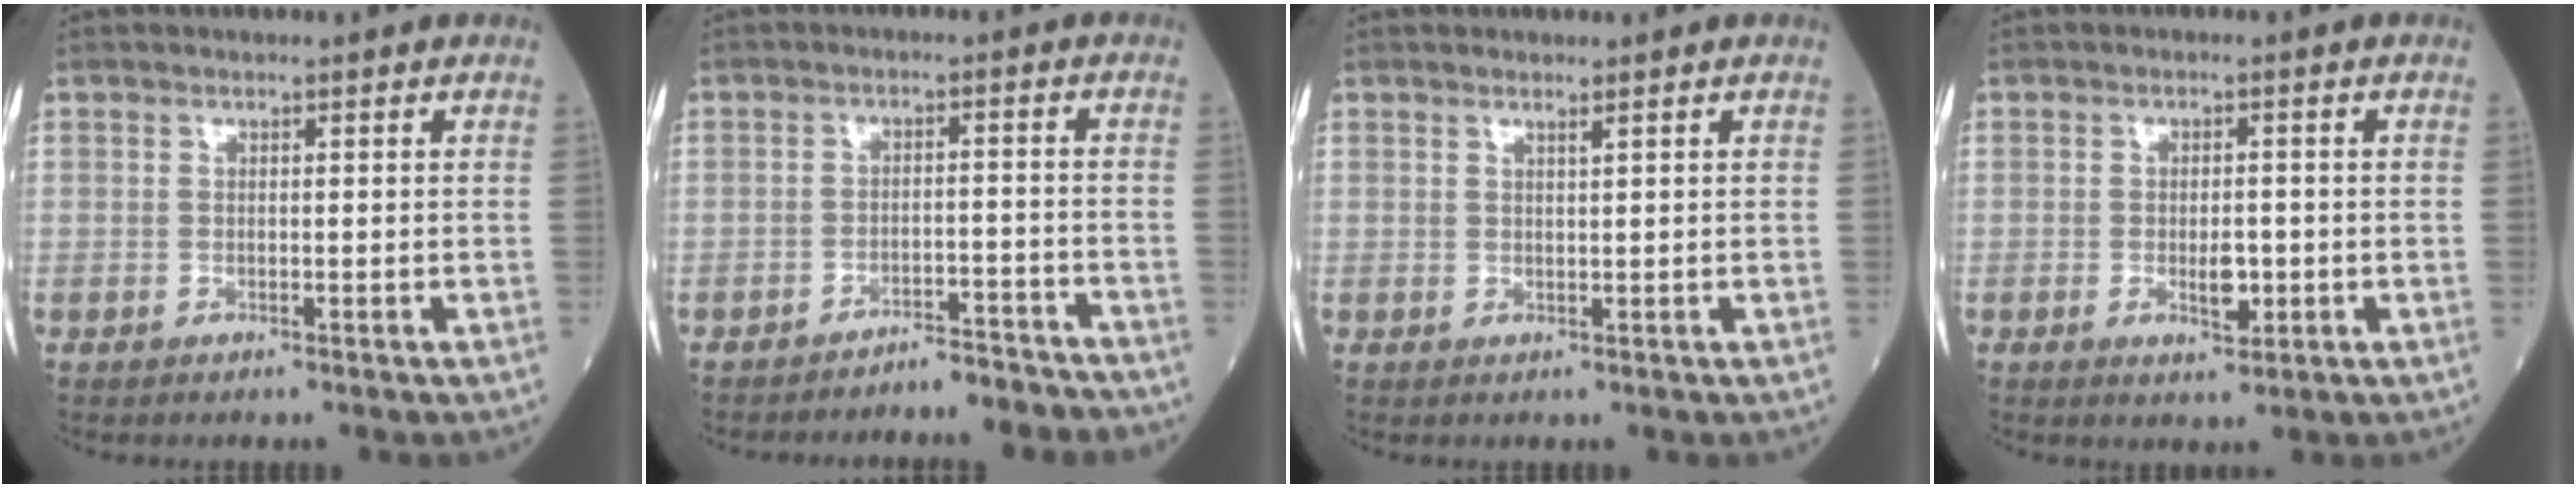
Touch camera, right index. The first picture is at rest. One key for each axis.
{"total": 4.5, "fx": -4.2, "fy": 1.2, "fz": 1.0, "tx": -0.008, "ty": 0.001, "tz": -0.057}
{"total": 0.8, "fx": 0.6, "fy": -0.2, "fz": 0.4, "tx": -0.016, "ty": -0.008, "tz": 0.014}
{"total": 3.5, "fx": -0.9, "fy": 1.4, "fz": 3.0, "tx": -0.048, "ty": -0.001, "tz": -0.010}